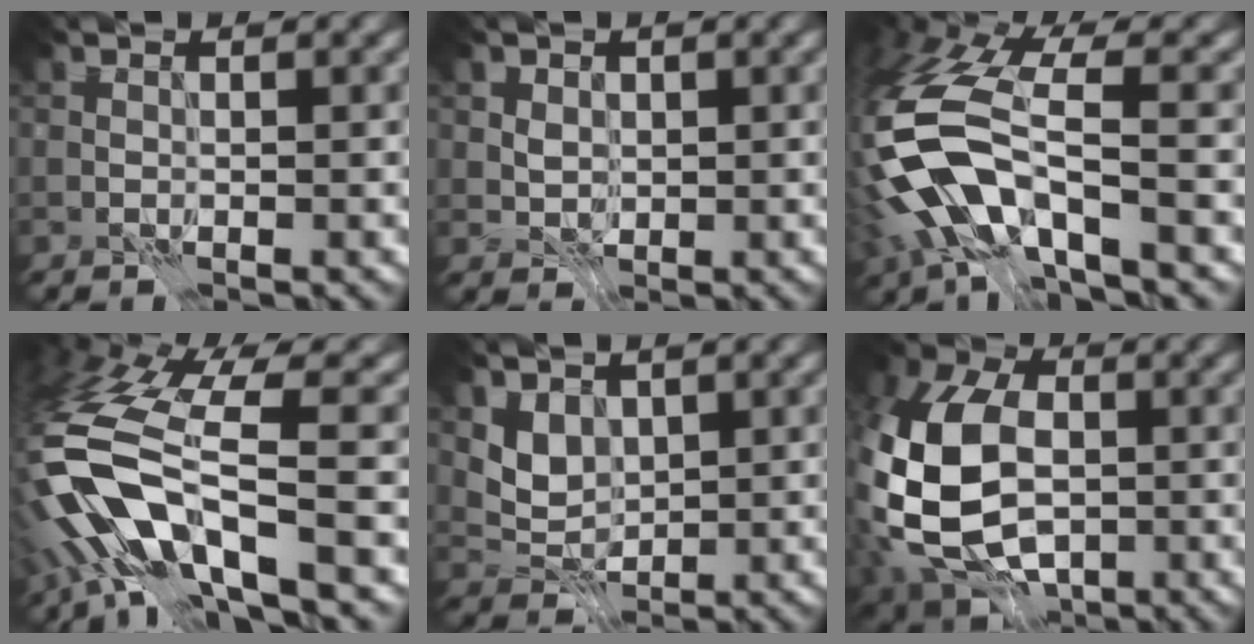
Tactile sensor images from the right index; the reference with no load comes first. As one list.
[{"total": 1.8, "force": [0.5, 1.6, 0.7], "torque": [-0.011, -0.006, 0.011]}, {"total": 10.3, "force": [-4.2, 4.5, 8.2], "torque": [-0.180, 0.002, -0.095]}, {"total": 12.3, "force": [-5.1, 4.2, 10.3], "torque": [-0.222, -0.009, -0.099]}, {"total": 2.7, "force": [1.0, 2.2, 1.2], "torque": [-0.024, -0.012, 0.014]}, {"total": 14.1, "force": [-2.1, 9.9, 9.8], "torque": [-0.215, -0.013, -0.047]}]